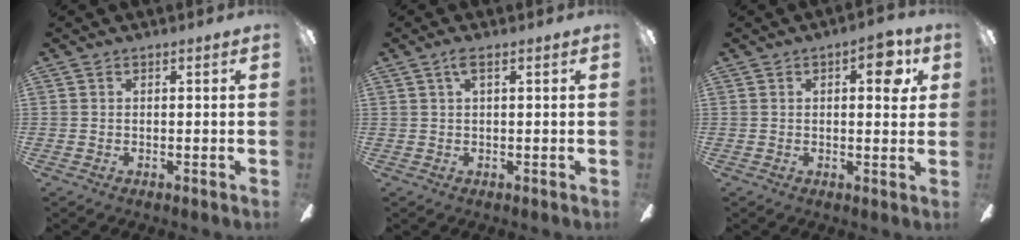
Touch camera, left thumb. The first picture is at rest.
{"total": 2.5, "force": [1.1, 0.5, 2.2], "torque": [-0.050, 0.006, 0.017]}
{"total": 7.1, "force": [2.6, 2.9, 6.0], "torque": [-0.070, -0.007, 0.035]}